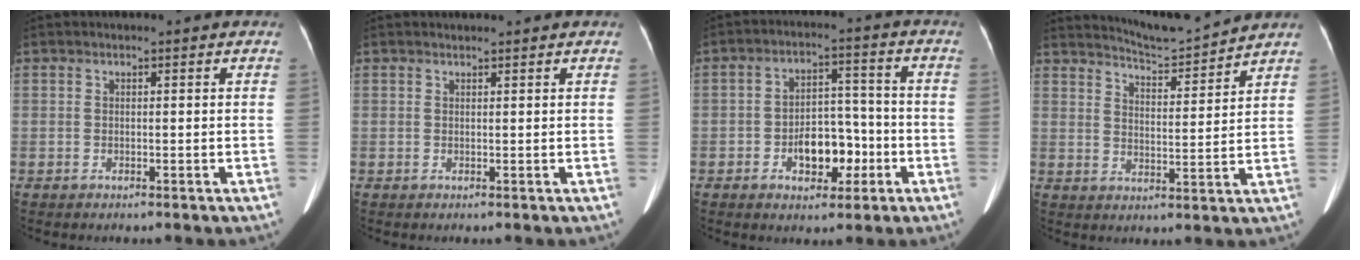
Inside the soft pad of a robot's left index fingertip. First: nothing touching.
{"total": 0.7, "force": [0.7, 0.0, 0.0], "torque": [-0.008, 0.007, 0.014]}
{"total": 7.7, "force": [-2.9, 4.5, 5.6], "torque": [-0.090, 0.022, -0.042]}
{"total": 7.6, "force": [7.5, -1.1, 0.5], "torque": [-0.025, -0.009, 0.125]}